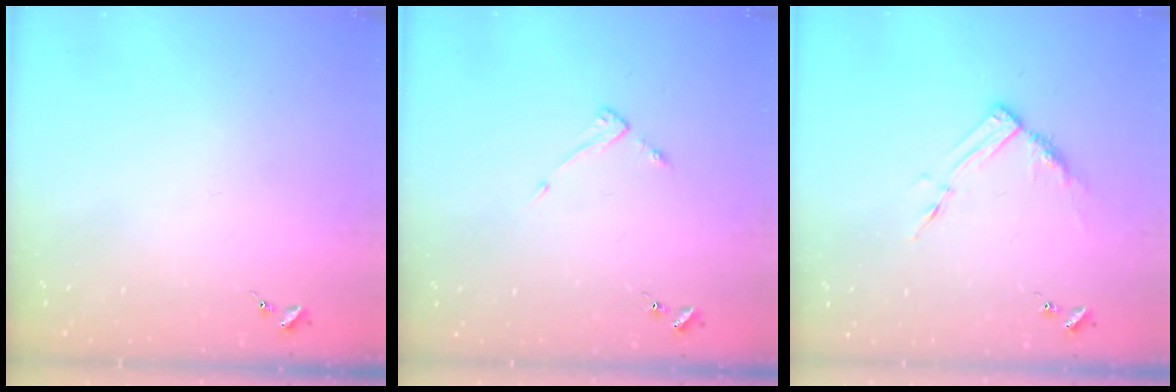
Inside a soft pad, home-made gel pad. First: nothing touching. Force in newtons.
{"total": 3.9, "press": 3.9, "slide": 0.5}
{"total": 8.8, "press": 8.8, "slide": 0.6}